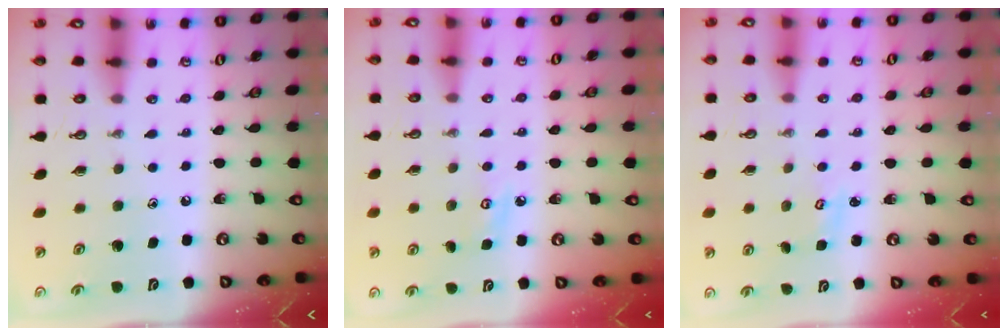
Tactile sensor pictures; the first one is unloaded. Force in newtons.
{"total": 5.5, "press": 5.5, "slide": 0.6}
{"total": 2.5, "press": 2.5, "slide": 0.2}